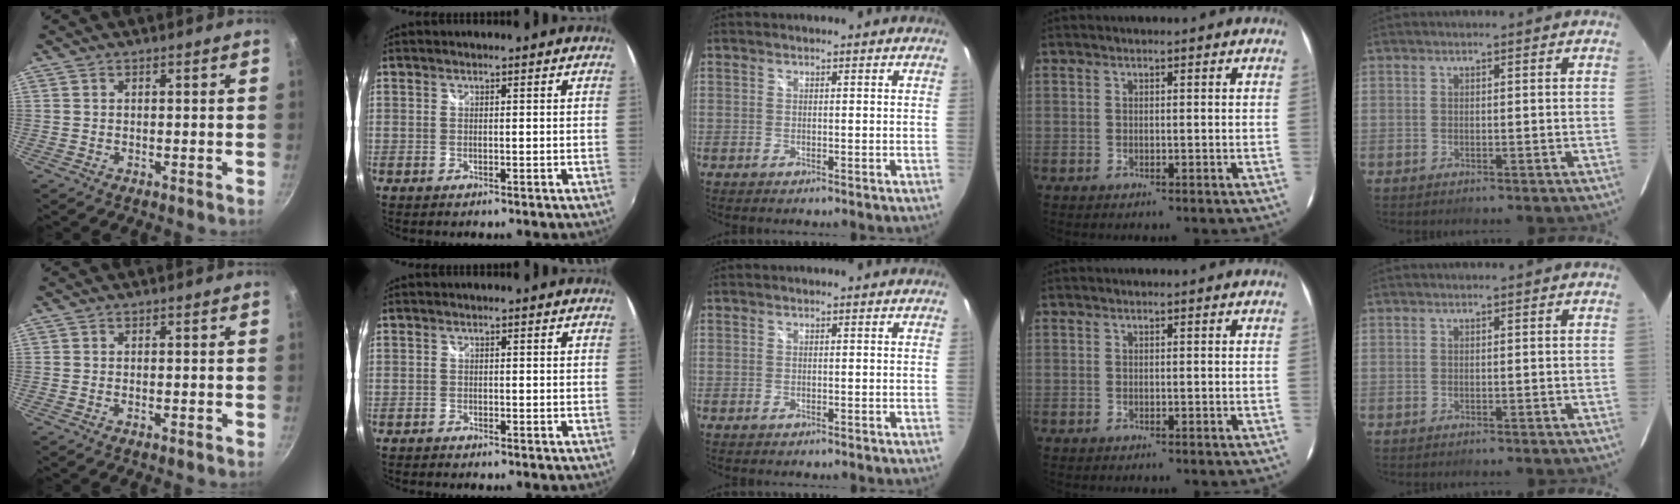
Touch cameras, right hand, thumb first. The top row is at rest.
{"thumb": {"total": 1.0, "force": [-0.5, 0.3, 0.8], "torque": [-0.017, 0.002, -0.009]}, "index": {"total": 1.0, "force": [-1.0, 0.3, 0.1], "torque": [-0.007, -0.003, -0.019]}}